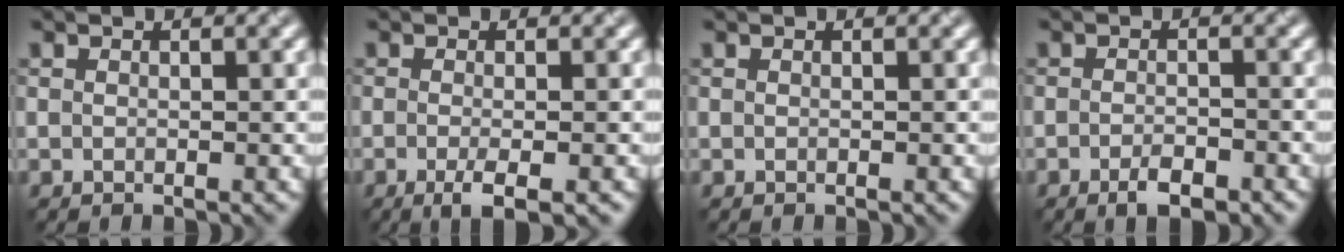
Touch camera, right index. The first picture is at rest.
{"total": 2.9, "force": [-1.1, 0.6, 2.5], "torque": [-0.042, -0.005, -0.022]}
{"total": 0.0}
{"total": 2.5, "force": [-1.5, 0.8, 1.8], "torque": [-0.031, -0.002, -0.026]}